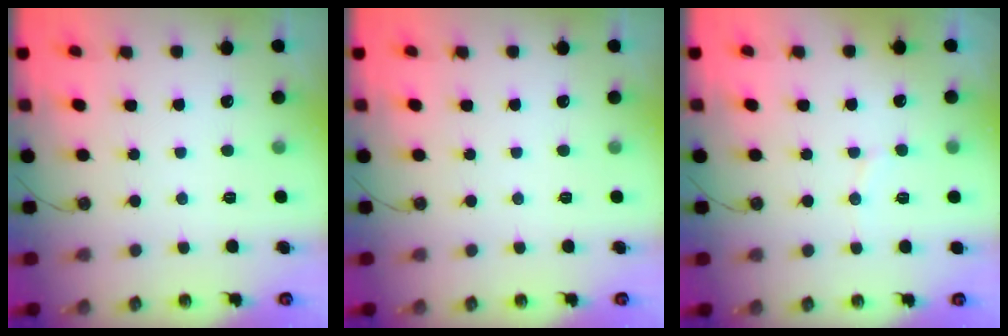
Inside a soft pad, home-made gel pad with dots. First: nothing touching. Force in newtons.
{"total": 0.0}
{"total": 5.6, "press": 5.4, "slide": 1.3}